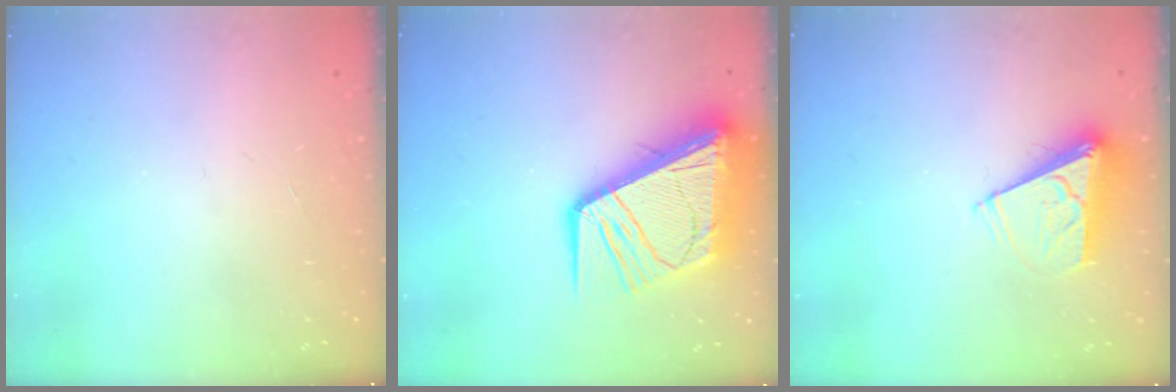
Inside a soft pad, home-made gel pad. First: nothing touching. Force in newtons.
{"total": 22.6, "press": 22.4, "slide": 2.8}
{"total": 9.5, "press": 9.5, "slide": 0.1}